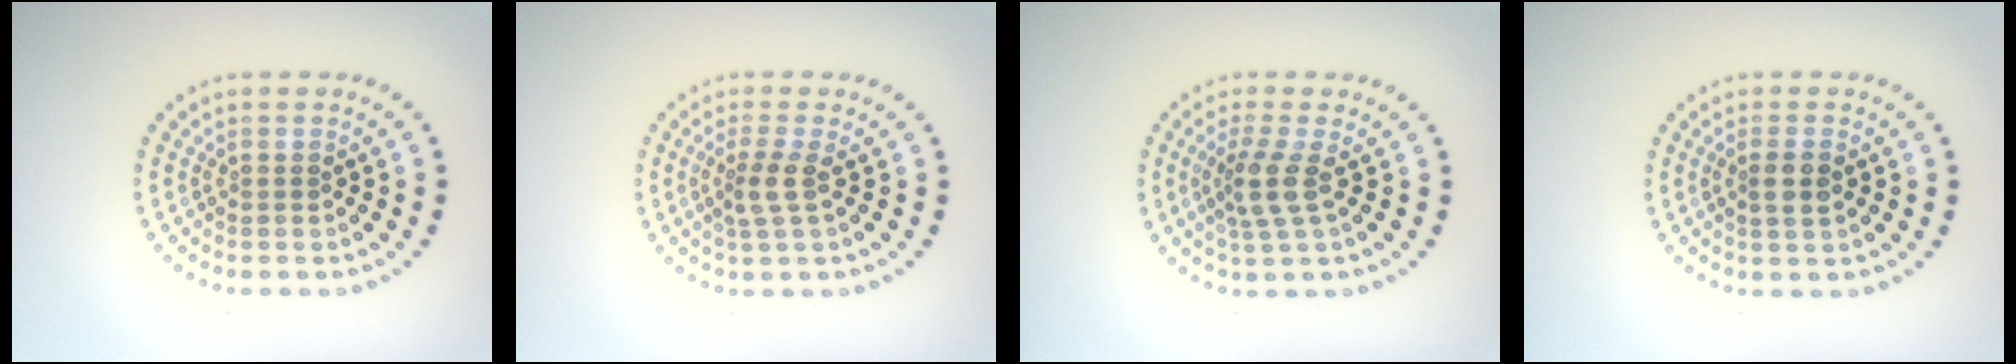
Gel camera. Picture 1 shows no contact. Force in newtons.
{"total": 2.0, "press": 1.6, "slide": 1.2}
{"total": 2.7, "press": 2.0, "slide": 1.8}
{"total": 1.9, "press": 1.7, "slide": 0.8}